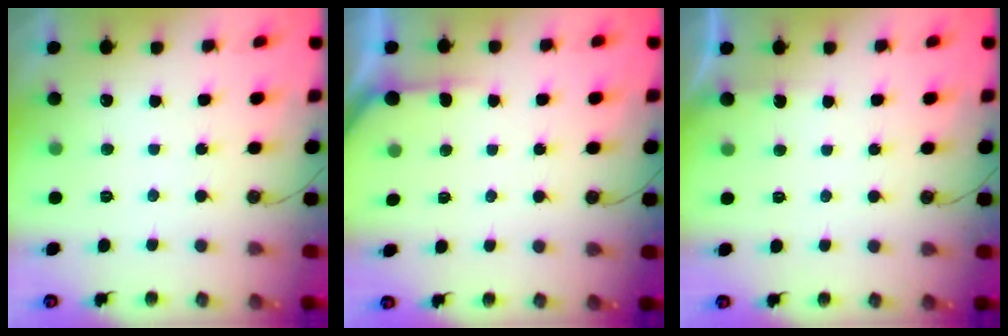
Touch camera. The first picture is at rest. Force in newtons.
{"total": 3.9, "press": 3.9, "slide": 0.4}
{"total": 1.5, "press": 1.4, "slide": 0.3}